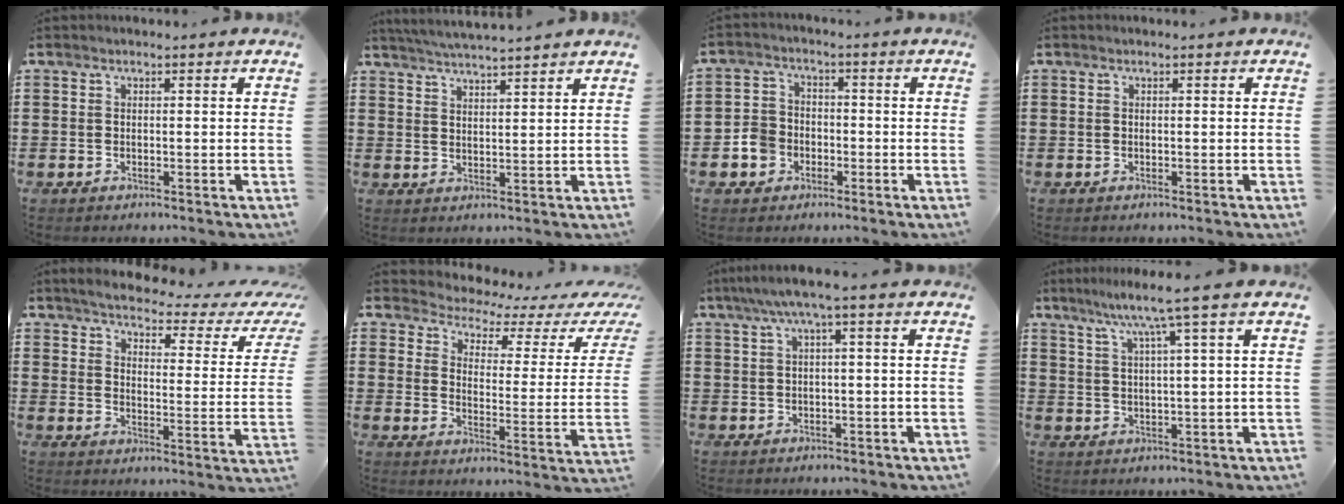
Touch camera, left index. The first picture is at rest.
{"total": 4.0, "force": [3.8, -0.8, 0.6], "torque": [-0.025, -0.015, 0.069]}
{"total": 4.6, "force": [-2.0, 3.7, 1.7], "torque": [-0.052, 0.007, -0.043]}
{"total": 0.0}
{"total": 3.3, "force": [2.8, -0.1, 1.8], "torque": [-0.055, -0.025, 0.039]}
{"total": 2.6, "force": [2.3, 0.8, 0.9], "torque": [-0.039, -0.022, 0.030]}
{"total": 3.0, "force": [0.2, 0.0, 3.0], "torque": [-0.055, -0.001, 0.000]}
{"total": 6.1, "force": [3.6, -0.8, 4.9], "torque": [-0.107, -0.010, 0.056]}